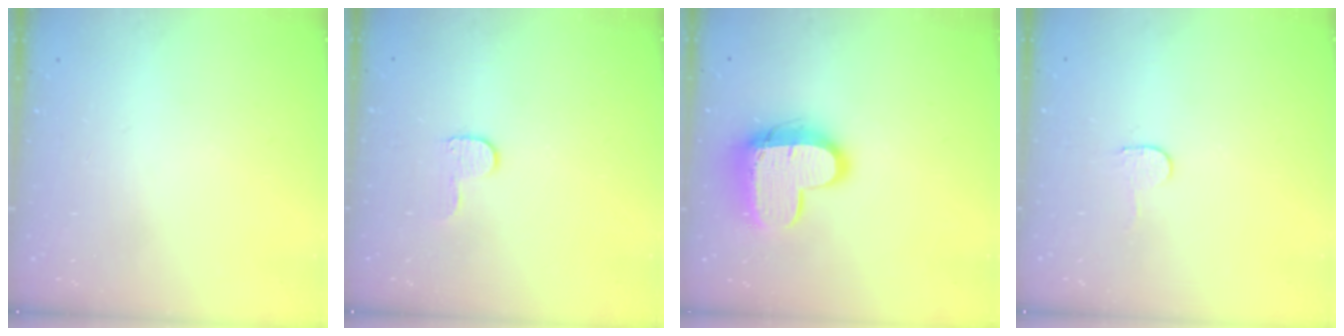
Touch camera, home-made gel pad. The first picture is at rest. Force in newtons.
{"total": 5.4, "press": 5.3, "slide": 0.5}
{"total": 14.4, "press": 14.4, "slide": 1.0}
{"total": 2.3, "press": 2.3, "slide": 0.2}